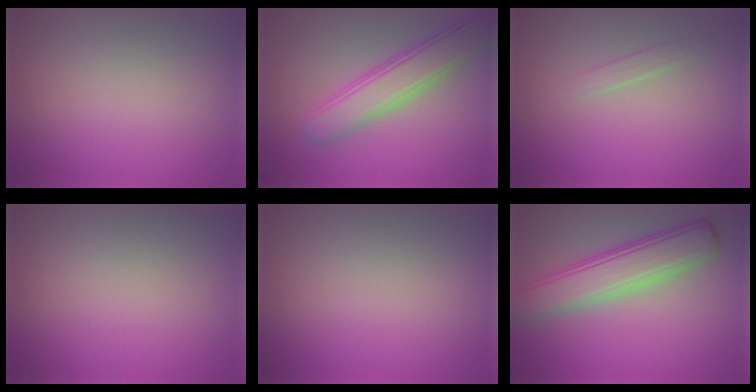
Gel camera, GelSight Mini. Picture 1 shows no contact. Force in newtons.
{"total": 5.0, "press": 4.9, "slide": 0.3}
{"total": 0.9, "press": 0.9, "slide": 0.1}
{"total": 0.0}
{"total": 0.0}
{"total": 5.9, "press": 5.9, "slide": 0.2}